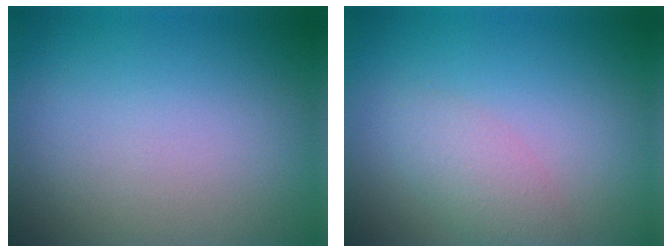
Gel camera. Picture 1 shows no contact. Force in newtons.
{"total": 2.4, "press": 2.4, "slide": 0.2}